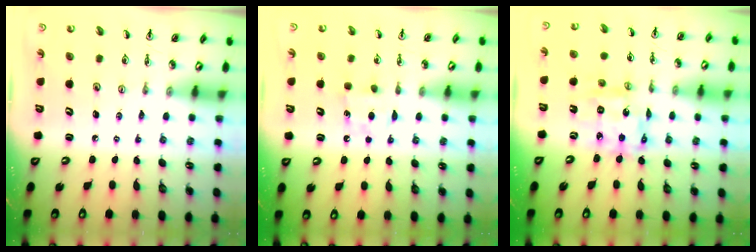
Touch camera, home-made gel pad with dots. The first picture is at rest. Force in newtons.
{"total": 7.1, "press": 7.0, "slide": 0.8}
{"total": 11.4, "press": 11.3, "slide": 1.0}